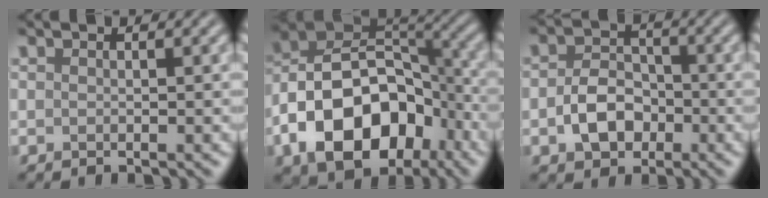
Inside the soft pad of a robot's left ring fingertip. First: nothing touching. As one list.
[{"total": 12.7, "force": [-5.2, 8.3, 8.1], "torque": [-0.135, 0.008, -0.097]}, {"total": 4.1, "force": [-1.3, 3.0, 2.4], "torque": [-0.043, 0.002, -0.025]}]